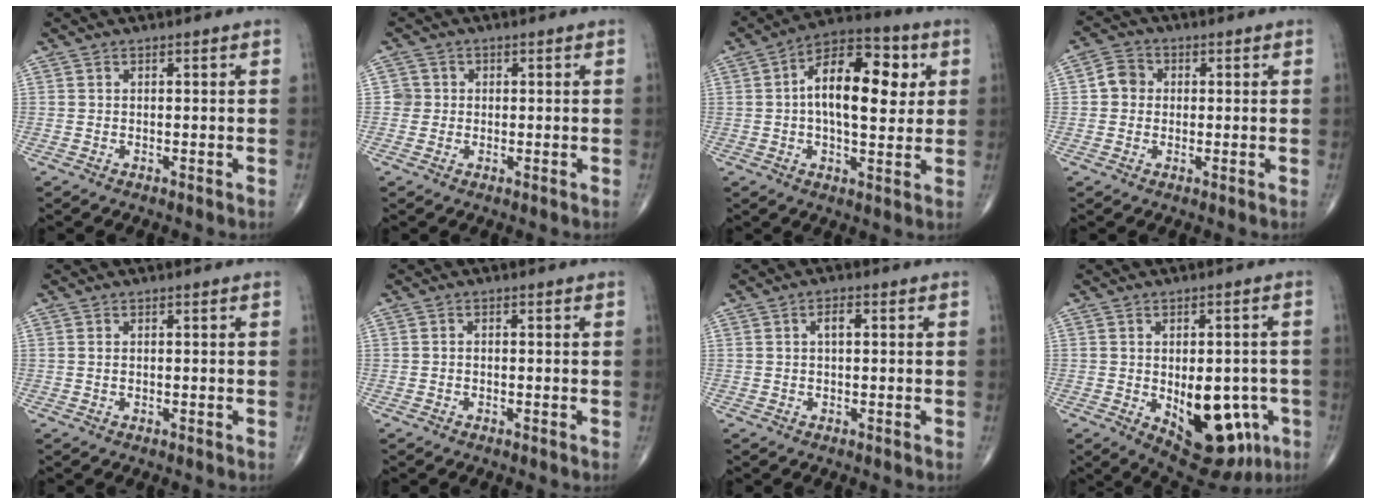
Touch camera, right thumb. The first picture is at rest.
{"total": 2.3, "force": [0.0, 2.3, 0.1], "torque": [0.017, 0.007, -0.004]}
{"total": 15.8, "force": [2.7, 8.0, 13.4], "torque": [-0.189, 0.016, 0.033]}
{"total": 4.2, "force": [0.2, 3.8, 1.8], "torque": [-0.017, 0.009, -0.005]}
{"total": 0.5, "force": [0.1, 0.3, 0.4], "torque": [-0.012, 0.000, 0.004]}
{"total": 0.5, "force": [-0.2, 0.3, 0.4], "torque": [-0.007, 0.003, -0.005]}
{"total": 2.1, "force": [0.4, 1.0, 1.9], "torque": [-0.033, 0.003, 0.005]}
{"total": 16.0, "force": [-4.4, 8.7, 12.7], "torque": [-0.141, 0.004, -0.034]}